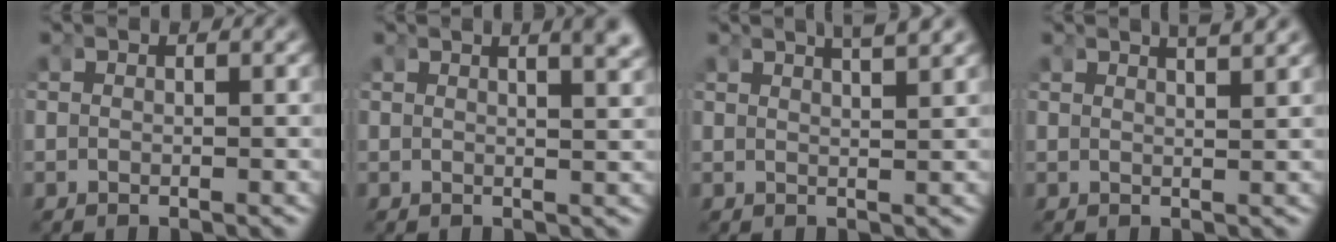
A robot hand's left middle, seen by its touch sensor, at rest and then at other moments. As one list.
[{"total": 3.7, "force": [2.2, 0.4, 3.0], "torque": [-0.029, 0.003, 0.035]}, {"total": 3.8, "force": [3.0, 0.0, 2.3], "torque": [-0.030, 0.003, 0.053]}, {"total": 2.4, "force": [2.0, -0.7, 1.2], "torque": [-0.014, -0.005, 0.039]}]